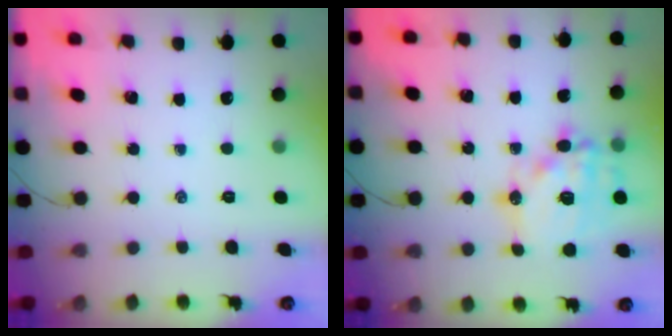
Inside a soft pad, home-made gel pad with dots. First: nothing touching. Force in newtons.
{"total": 18.3, "press": 18.0, "slide": 3.5}